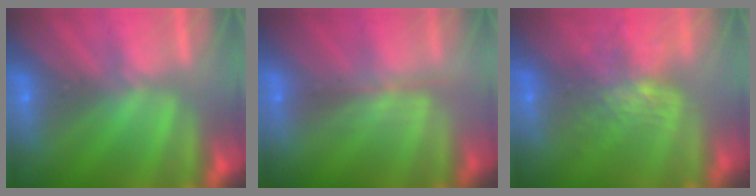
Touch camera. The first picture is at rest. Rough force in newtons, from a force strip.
{"total": 2.4}
{"total": 8.2}